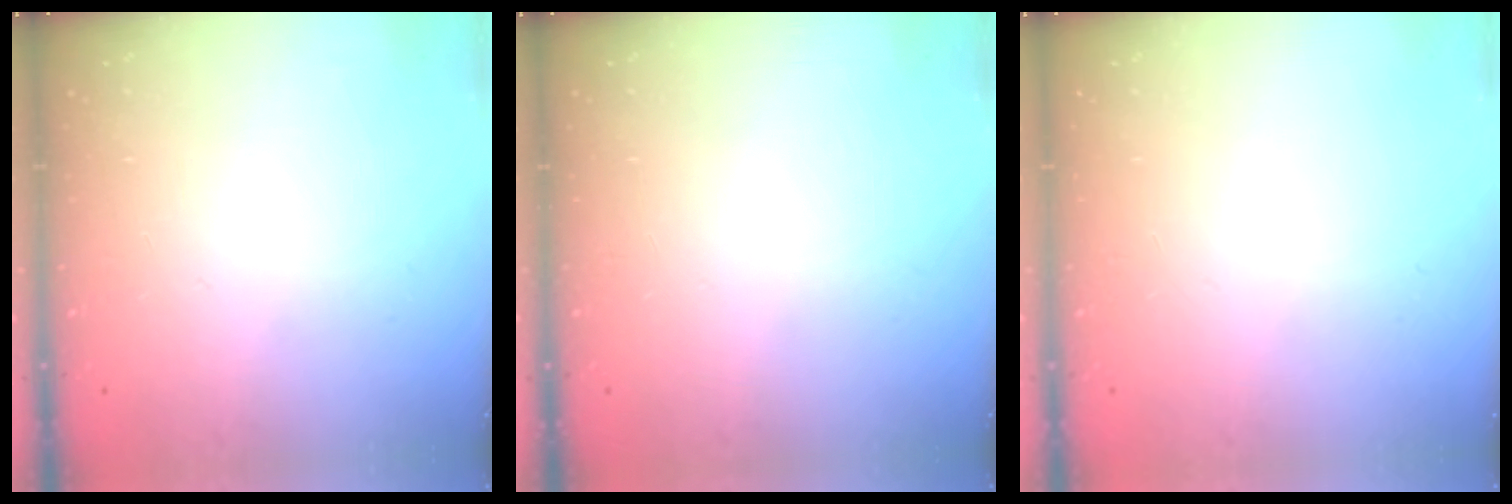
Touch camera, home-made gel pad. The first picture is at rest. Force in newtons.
{"total": 0.0}
{"total": 0.0}